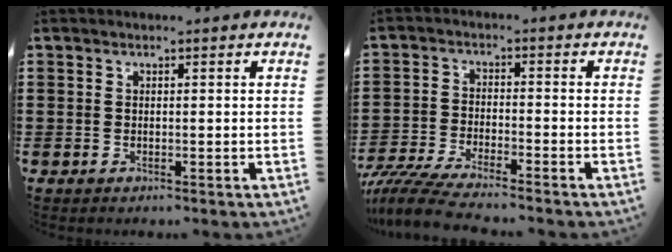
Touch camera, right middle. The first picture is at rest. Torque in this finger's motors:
{"motor_torque": [1.47, -0.67, 0.39, 0.06]}